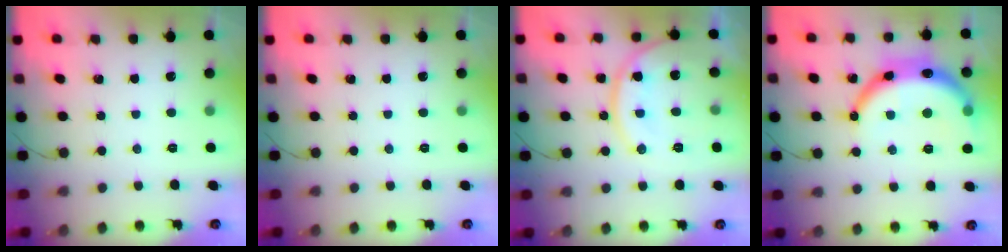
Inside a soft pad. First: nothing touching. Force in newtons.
{"total": 0.0}
{"total": 15.1, "press": 15.0, "slide": 1.7}
{"total": 16.0, "press": 16.0, "slide": 1.0}